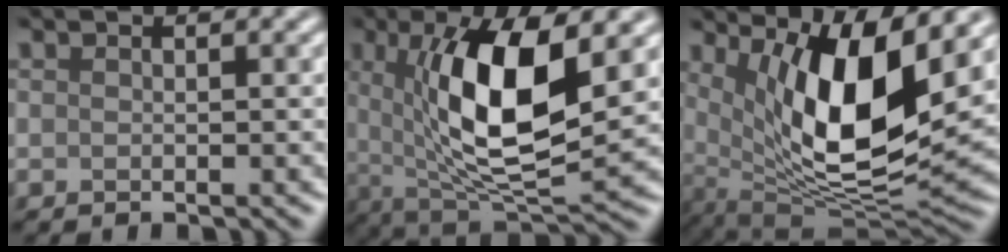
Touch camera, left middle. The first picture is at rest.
{"total": 10.7, "force": [2.0, 3.6, 9.9], "torque": [-0.163, -0.010, 0.039]}
{"total": 11.6, "force": [3.7, 3.7, 10.4], "torque": [-0.168, -0.017, 0.069]}